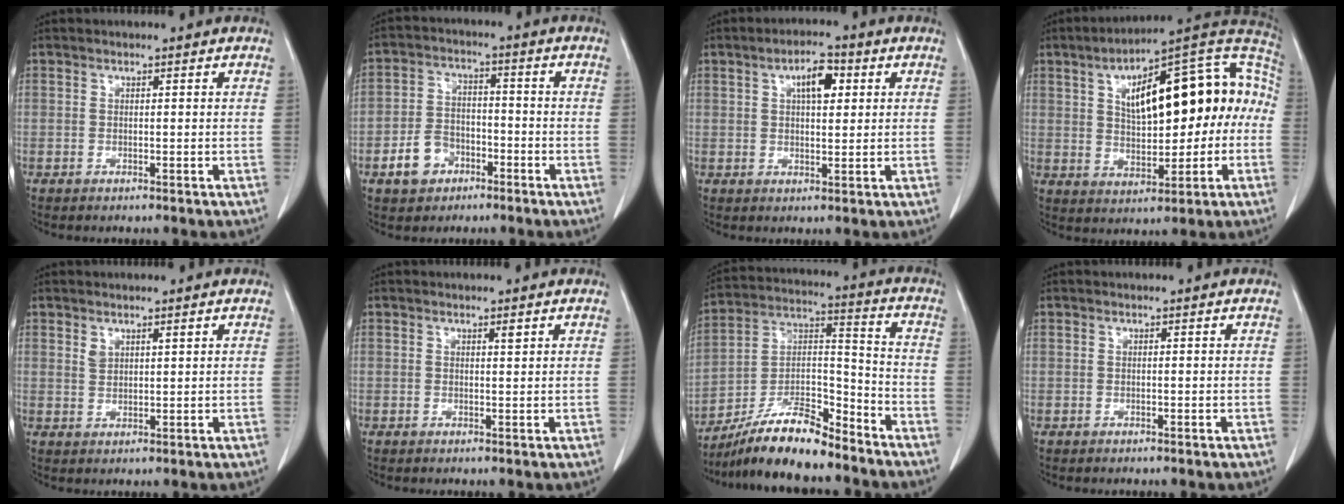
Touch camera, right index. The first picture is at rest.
{"total": 7.4, "force": [-3.7, 5.4, 3.5], "torque": [-0.082, 0.020, -0.057]}
{"total": 6.2, "force": [2.2, 2.6, 5.2], "torque": [-0.092, 0.011, 0.039]}
{"total": 23.2, "force": [3.0, 9.1, 21.2], "torque": [-0.340, 0.048, 0.050]}
{"total": 2.5, "force": [1.4, 1.3, 1.7], "torque": [-0.036, 0.004, 0.033]}
{"total": 1.2, "force": [0.6, 0.4, 0.9], "torque": [-0.019, 0.002, 0.012]}
{"total": 15.1, "force": [-12.6, 3.1, 7.7], "torque": [-0.142, 0.016, -0.225]}
{"total": 0.0}